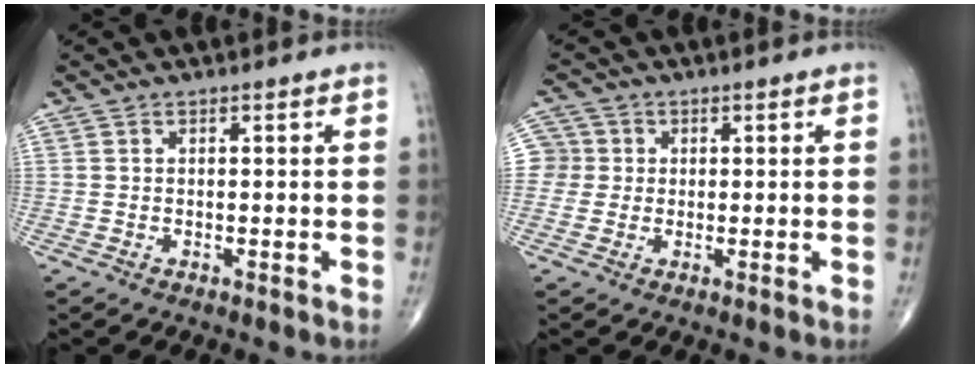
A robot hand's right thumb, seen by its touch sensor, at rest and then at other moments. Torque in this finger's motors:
{"motor_torque": [0.30, 0.04, -0.12, -0.03, -0.01]}